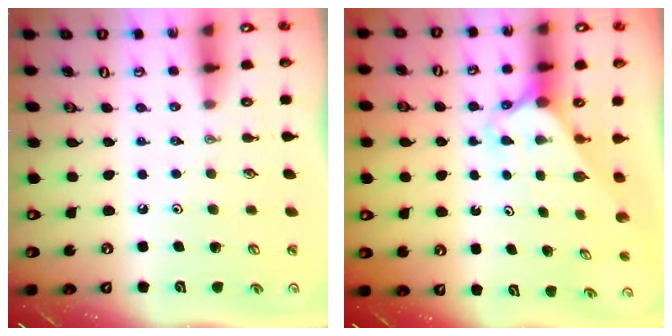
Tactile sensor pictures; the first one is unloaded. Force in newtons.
{"total": 2.2, "press": 2.2, "slide": 0.1}